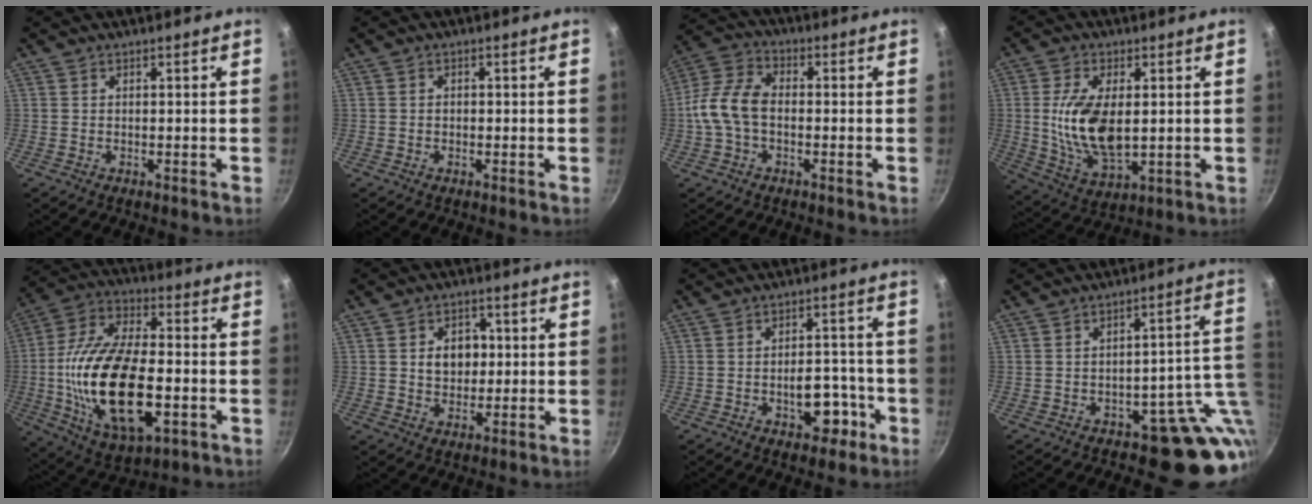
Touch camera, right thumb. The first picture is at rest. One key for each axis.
{"total": 0.7, "fx": -0.2, "fy": 0.6, "fz": 0.3, "tx": -0.005, "ty": 0.004, "tz": -0.003}
{"total": 9.5, "fx": -1.3, "fy": 6.1, "fz": 7.3, "tx": -0.138, "ty": 0.033, "tz": -0.041}
{"total": 13.4, "fx": 0.9, "fy": 6.8, "fz": 11.5, "tx": -0.214, "ty": -0.011, "tz": 0.024}
{"total": 25.2, "fx": -4.1, "fy": 12.5, "fz": 21.5, "tx": -0.405, "ty": 0.019, "tz": -0.069}
{"total": 7.0, "fx": 0.9, "fy": 5.4, "fz": 4.4, "tx": -0.039, "ty": 0.003, "tz": 0.011}
{"total": 8.3, "fx": -3.3, "fy": 4.9, "fz": 5.8, "tx": -0.044, "ty": 0.027, "tz": -0.039}
{"total": 10.6, "fx": -2.2, "fy": 6.6, "fz": 8.0, "tx": -0.032, "ty": 0.027, "tz": -0.026}